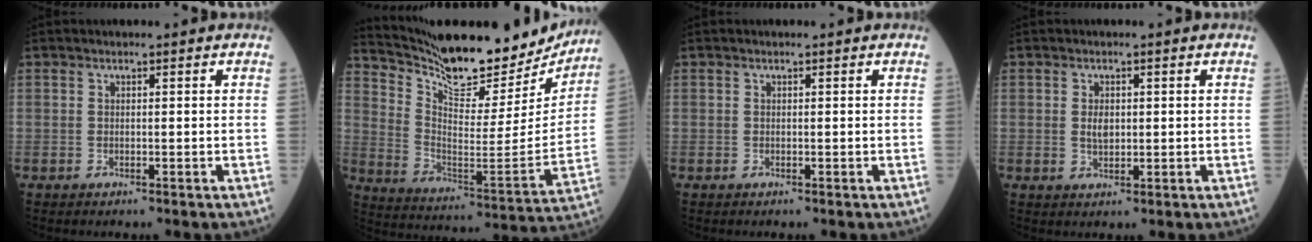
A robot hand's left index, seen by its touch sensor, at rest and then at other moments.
{"total": 22.6, "force": [20.3, 5.4, 8.3], "torque": [-0.145, -0.044, 0.299]}
{"total": 0.0}
{"total": 2.2, "force": [0.2, 1.3, 1.7], "torque": [-0.033, -0.001, 0.006]}